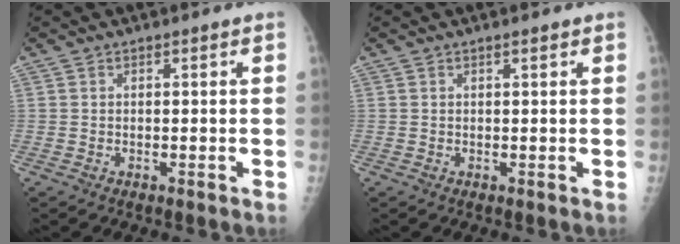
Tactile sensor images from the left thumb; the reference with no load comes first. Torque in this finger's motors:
{"motor_torque": [-0.33, -0.03, 0.02, -0.02, -0.02]}